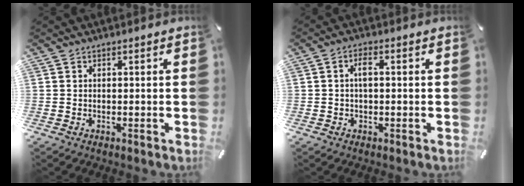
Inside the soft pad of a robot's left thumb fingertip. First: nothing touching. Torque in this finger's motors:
{"motor_torque": [0.00, 0.21, 0.13, -0.07, 0.07]}